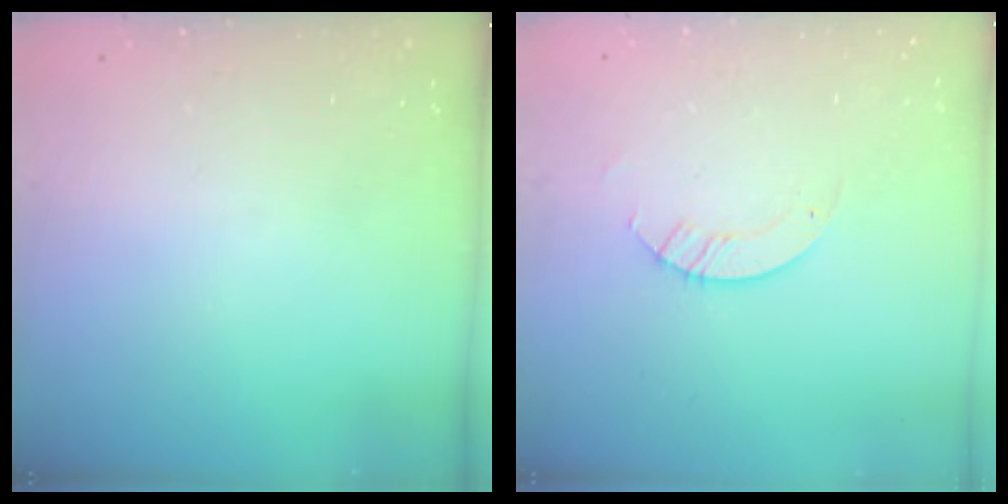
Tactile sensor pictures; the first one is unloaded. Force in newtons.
{"total": 2.8, "press": 2.8, "slide": 0.2}